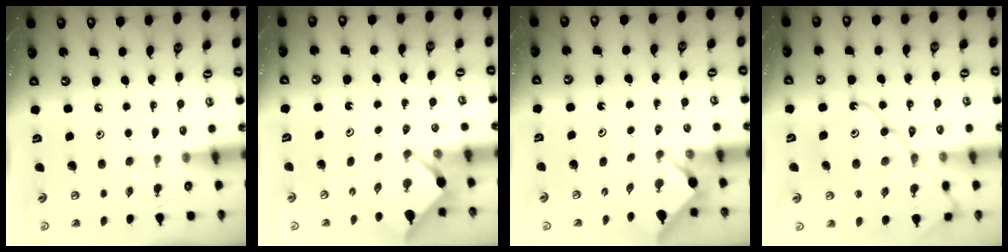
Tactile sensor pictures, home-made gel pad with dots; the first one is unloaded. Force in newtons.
{"total": 2.5, "press": 2.5, "slide": 0.3}
{"total": 3.0, "press": 3.0, "slide": 0.3}
{"total": 17.6, "press": 17.5, "slide": 1.7}